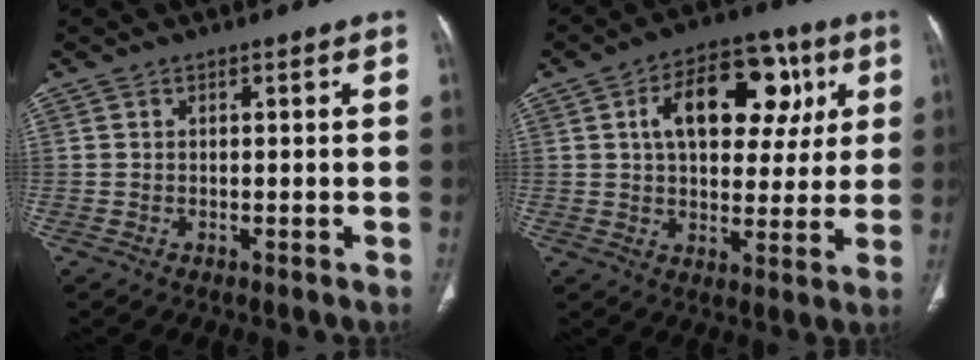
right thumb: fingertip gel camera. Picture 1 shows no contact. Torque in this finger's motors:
{"motor_torque": [1.43, 1.89, 1.33, 0.10, 0.11]}